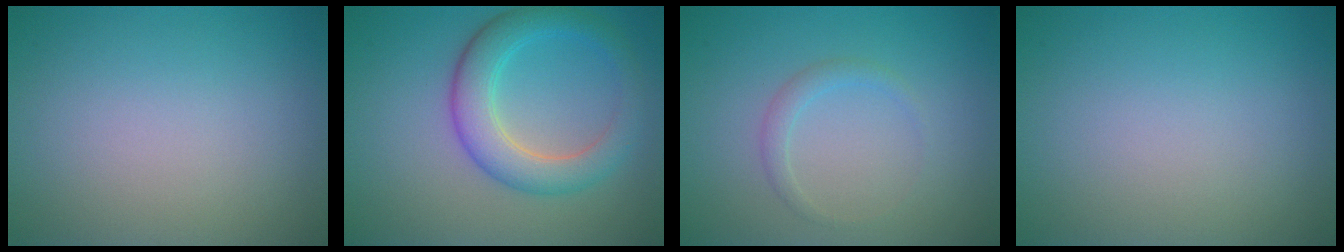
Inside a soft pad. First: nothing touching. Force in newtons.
{"total": 4.9, "press": 4.9, "slide": 0.1}
{"total": 1.2, "press": 1.2, "slide": 0.1}
{"total": 0.0}